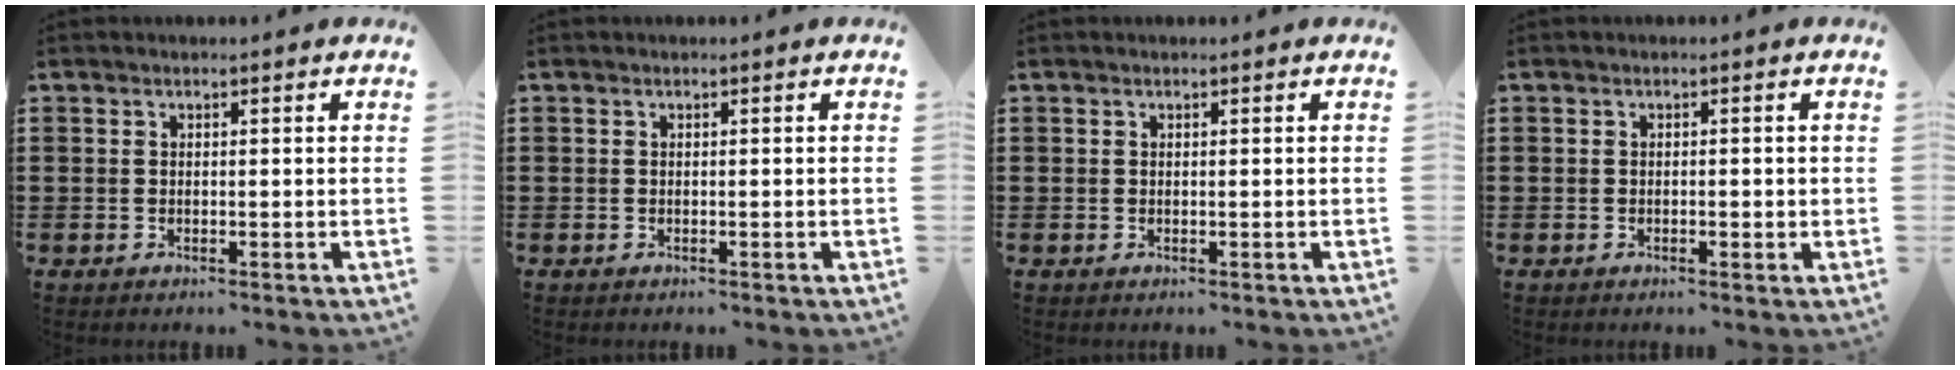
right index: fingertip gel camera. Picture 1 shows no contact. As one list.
[{"total": 0.0}, {"total": 0.0}, {"total": 0.7, "force": [-0.2, 0.3, 0.6], "torque": [-0.012, -0.001, -0.003]}]